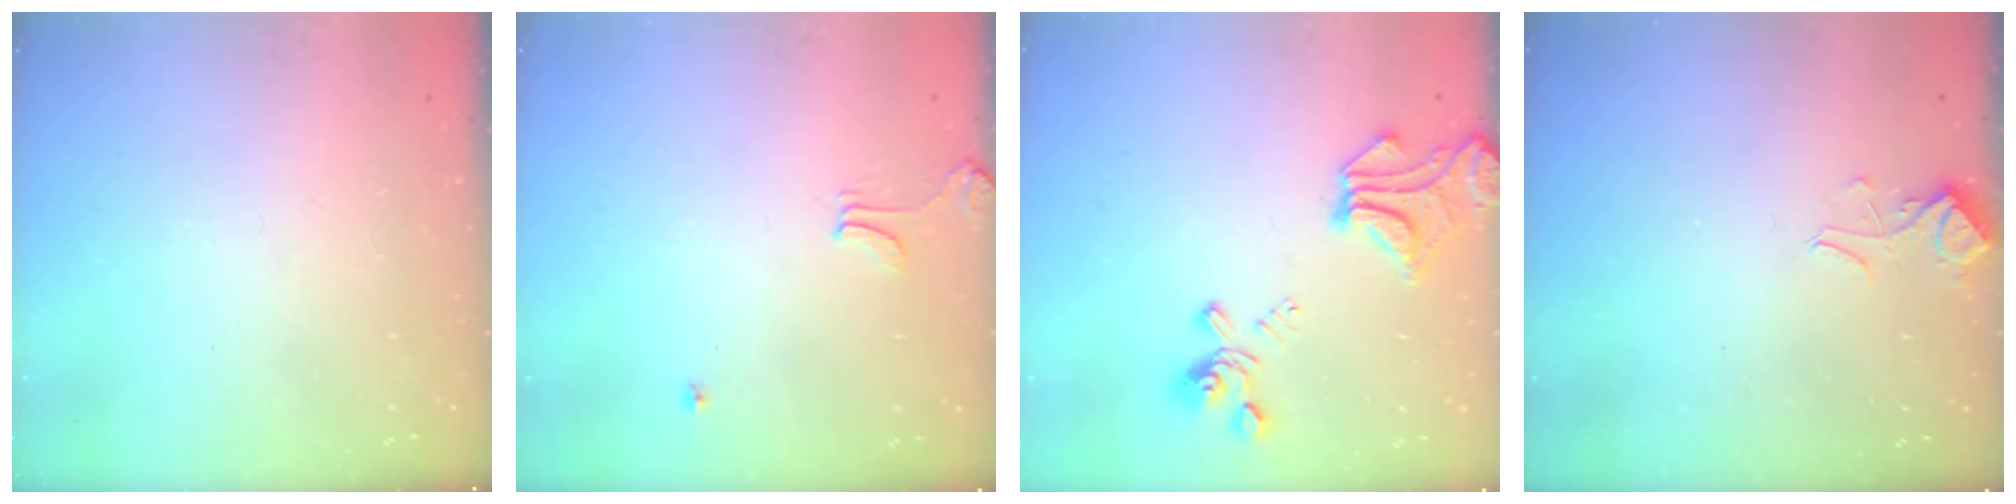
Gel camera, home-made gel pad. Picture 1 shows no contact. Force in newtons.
{"total": 1.7, "press": 1.7, "slide": 0.3}
{"total": 10.3, "press": 9.7, "slide": 3.5}
{"total": 2.5, "press": 2.5, "slide": 0.4}